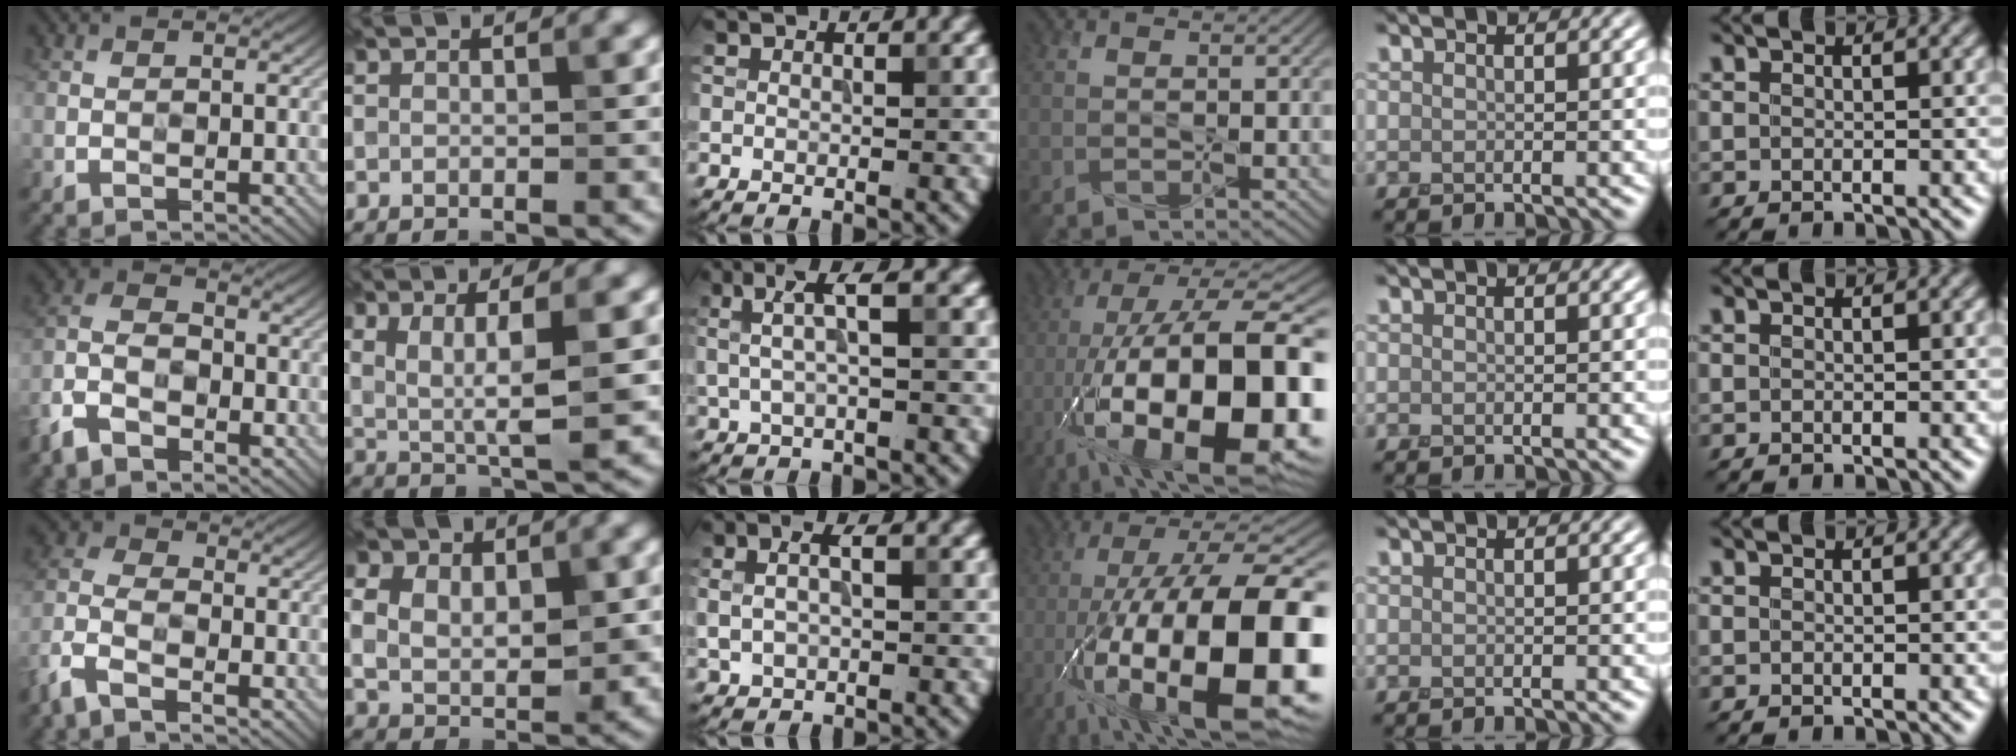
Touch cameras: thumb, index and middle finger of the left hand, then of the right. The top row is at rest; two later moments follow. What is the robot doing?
{"motion": "wipe", "object": "whiteboard"}